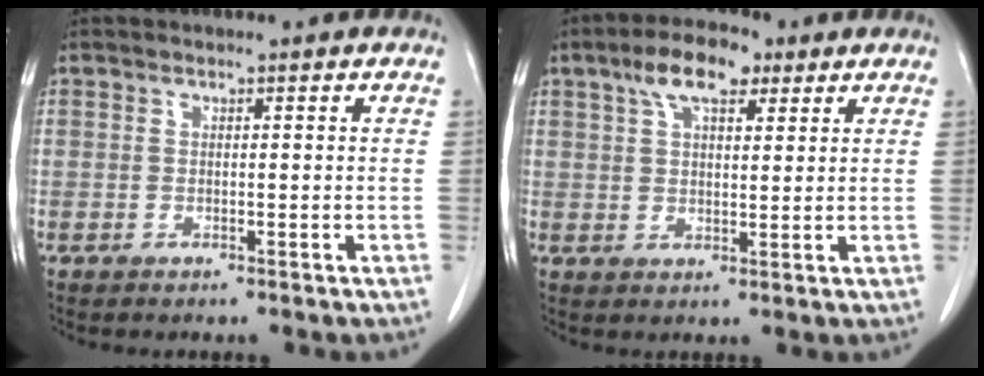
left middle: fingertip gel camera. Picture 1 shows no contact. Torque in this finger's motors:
{"motor_torque": [1.14, -0.83, 0.09, 0.07]}